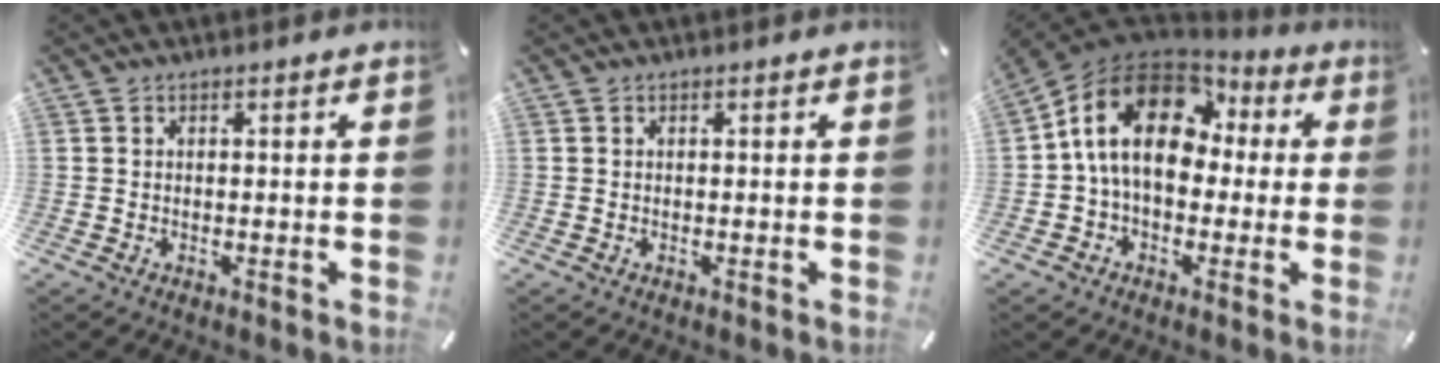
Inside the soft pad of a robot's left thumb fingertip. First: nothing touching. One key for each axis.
{"total": 0.0}
{"total": 17.0, "fx": 2.4, "fy": 12.4, "fz": 11.3, "tx": -0.227, "ty": 0.010, "tz": 0.039}